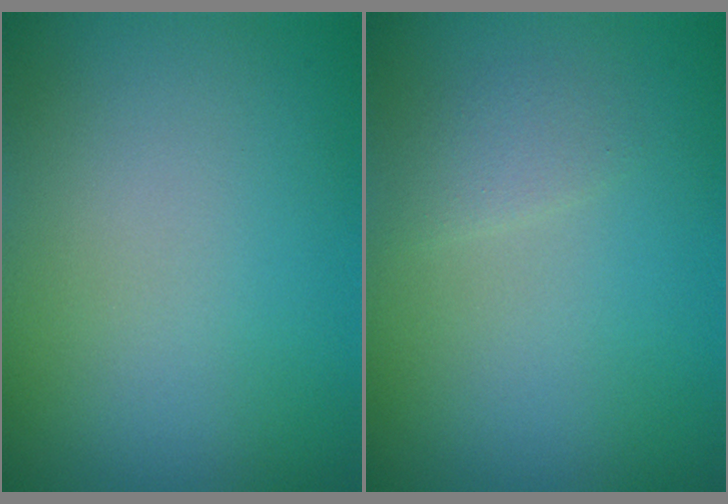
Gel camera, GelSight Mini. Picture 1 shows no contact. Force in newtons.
{"total": 1.2, "press": 1.2, "slide": 0.0}